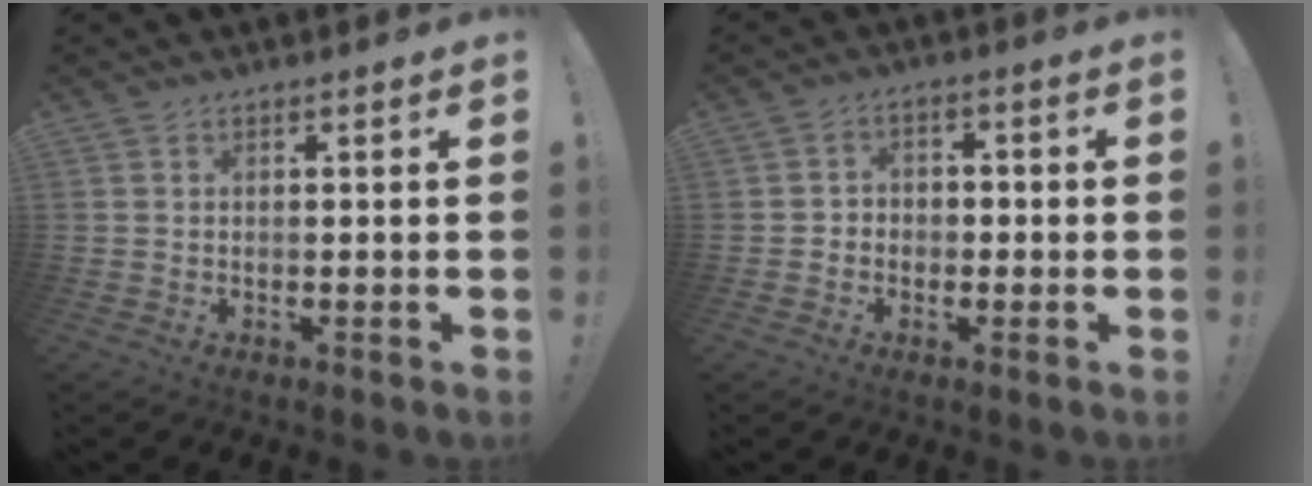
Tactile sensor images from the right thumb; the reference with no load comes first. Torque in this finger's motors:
{"motor_torque": [-0.25, 0.07, -0.14, 0.24, -0.08]}